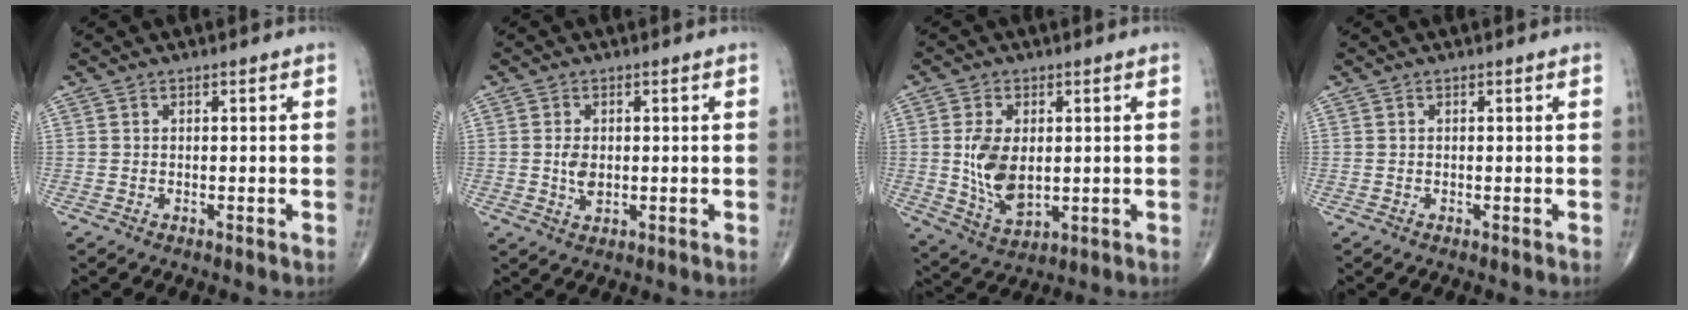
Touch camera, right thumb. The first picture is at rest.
{"total": 3.1, "force": [0.0, 2.0, 2.4], "torque": [-0.042, -0.004, 0.003]}
{"total": 9.9, "force": [0.6, 6.0, 7.9], "torque": [-0.141, -0.012, 0.025]}
{"total": 0.0}